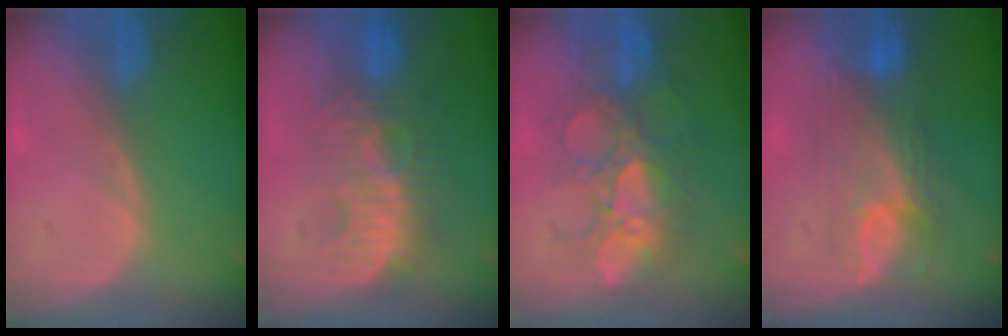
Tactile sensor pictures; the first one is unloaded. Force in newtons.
{"total": 8.9, "press": 8.8, "slide": 1.7}
{"total": 9.9, "press": 9.4, "slide": 2.9}
{"total": 8.7, "press": 8.2, "slide": 2.9}